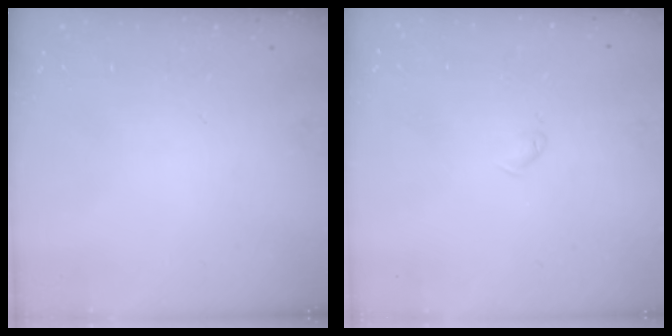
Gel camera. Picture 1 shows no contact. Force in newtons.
{"total": 3.5, "press": 3.5, "slide": 0.5}